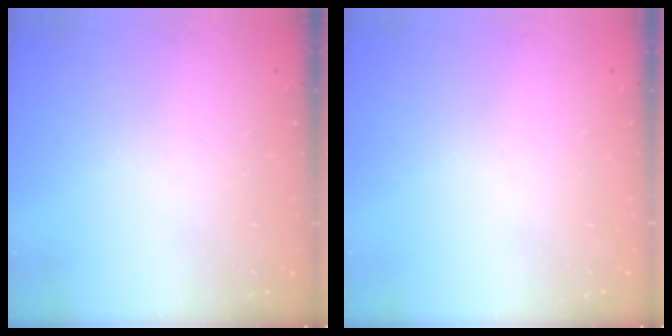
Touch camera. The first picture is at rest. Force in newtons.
{"total": 0.0}